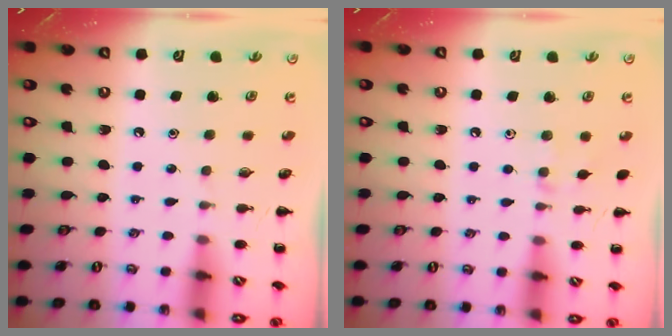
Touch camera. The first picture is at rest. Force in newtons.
{"total": 4.5, "press": 4.3, "slide": 1.6}